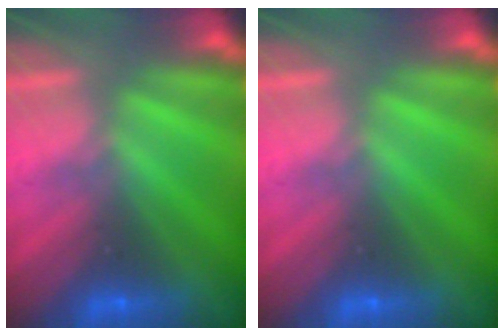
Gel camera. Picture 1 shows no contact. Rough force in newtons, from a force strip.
{"total": 0.0}